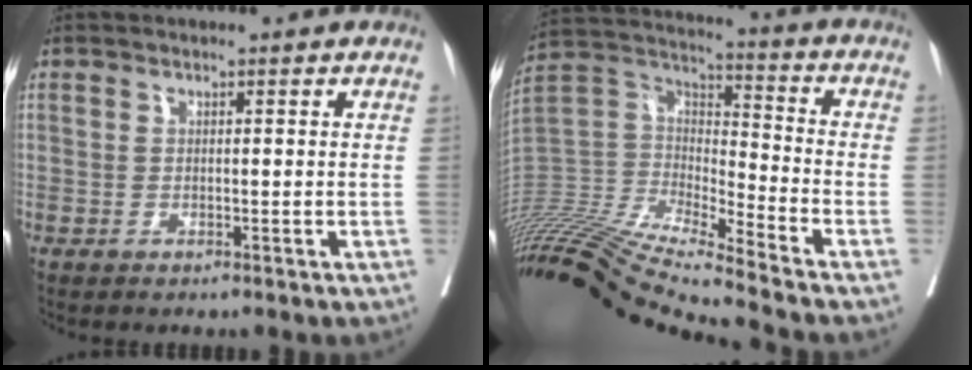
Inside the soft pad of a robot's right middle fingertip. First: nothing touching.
{"total": 24.4, "force": [-22.0, -0.8, 10.6], "torque": [-0.246, -0.012, -0.402]}